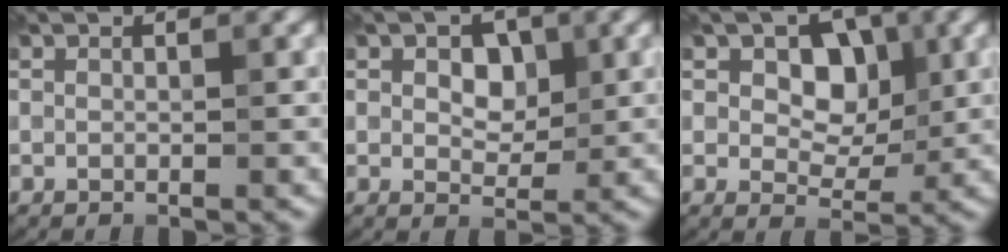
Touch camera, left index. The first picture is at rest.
{"total": 2.8, "force": [0.7, 1.9, 1.9], "torque": [-0.031, -0.004, 0.009]}
{"total": 4.2, "force": [1.0, 3.1, 2.8], "torque": [-0.040, -0.006, 0.005]}